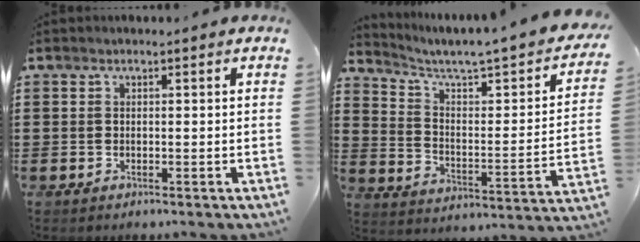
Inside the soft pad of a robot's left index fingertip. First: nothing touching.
{"total": 3.5, "force": [2.3, 0.6, 2.5], "torque": [-0.067, -0.028, 0.025]}